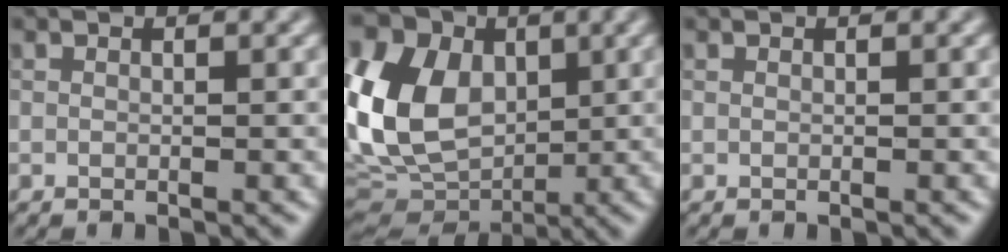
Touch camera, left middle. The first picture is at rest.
{"total": 14.1, "force": [2.6, 10.3, 9.3], "torque": [-0.208, 0.022, 0.046]}
{"total": 0.0}